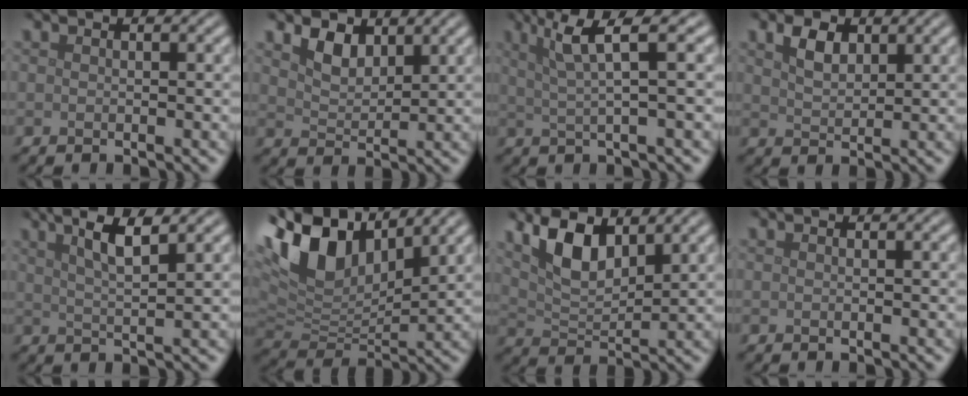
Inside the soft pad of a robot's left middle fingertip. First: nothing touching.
{"total": 2.7, "force": [1.8, 1.5, 1.3], "torque": [-0.033, -0.002, 0.035]}
{"total": 4.6, "force": [2.0, 0.5, 4.1], "torque": [-0.074, 0.010, 0.037]}
{"total": 2.5, "force": [1.5, 1.5, 1.5], "torque": [-0.032, 0.004, 0.030]}
{"total": 4.7, "force": [2.6, 1.0, 3.8], "torque": [-0.055, 0.011, 0.040]}
{"total": 11.3, "force": [6.4, 6.0, 7.2], "torque": [-0.162, 0.022, 0.114]}
{"total": 5.7, "force": [3.2, 2.3, 4.1], "torque": [-0.086, 0.000, 0.061]}
{"total": 0.0}